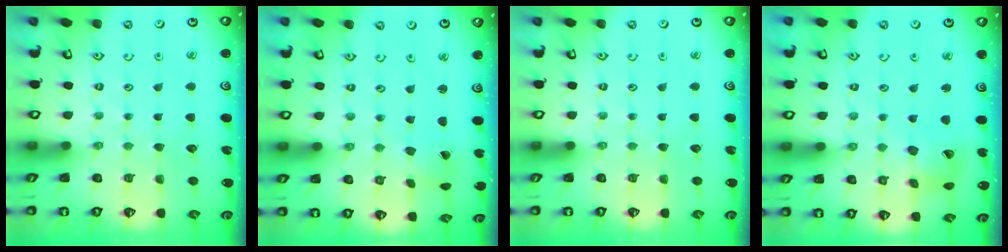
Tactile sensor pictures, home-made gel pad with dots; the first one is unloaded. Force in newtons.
{"total": 0.8, "press": 0.8, "slide": 0.1}
{"total": 0.0}
{"total": 12.2, "press": 12.1, "slide": 1.4}